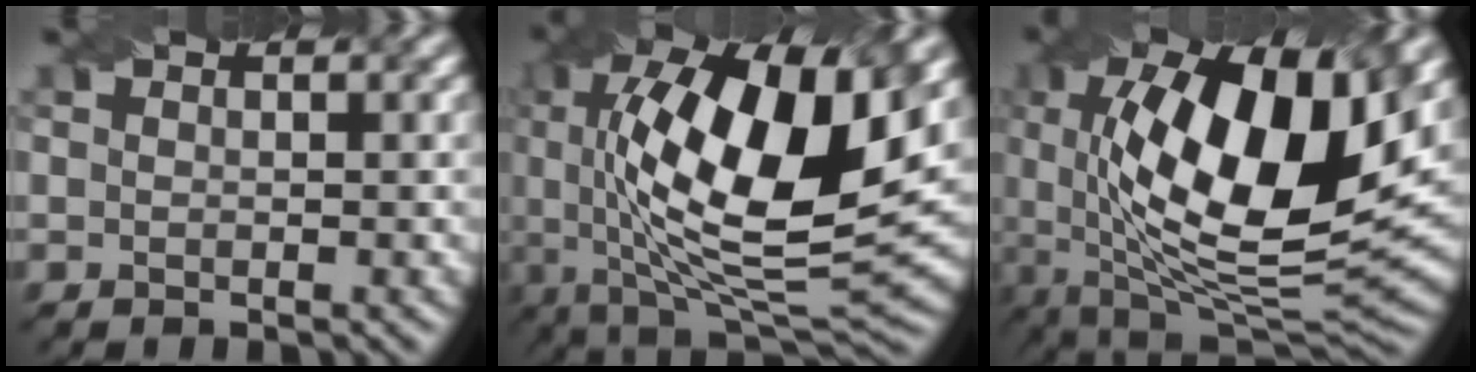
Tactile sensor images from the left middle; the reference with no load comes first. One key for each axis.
{"total": 15.7, "fx": 3.3, "fy": 6.1, "fz": 14.1, "tx": -0.247, "ty": -0.003, "tz": 0.055}
{"total": 15.9, "fx": 3.4, "fy": 6.2, "fz": 14.2, "tx": -0.235, "ty": -0.006, "tz": 0.049}